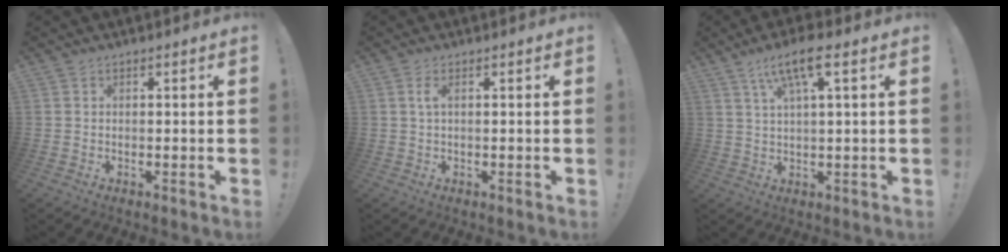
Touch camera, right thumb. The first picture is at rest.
{"total": 2.0, "force": [0.4, 0.4, 1.9], "torque": [-0.037, 0.002, 0.006]}
{"total": 8.8, "force": [3.9, 1.6, 7.7], "torque": [-0.138, -0.007, 0.066]}